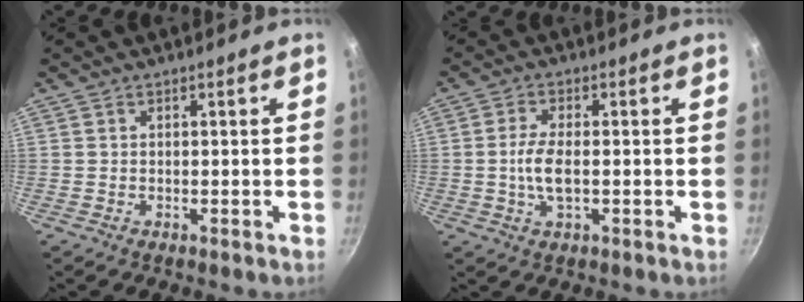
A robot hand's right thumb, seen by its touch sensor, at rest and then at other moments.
{"total": 5.4, "force": [-0.6, 2.1, 5.0], "torque": [-0.107, 0.003, -0.015]}